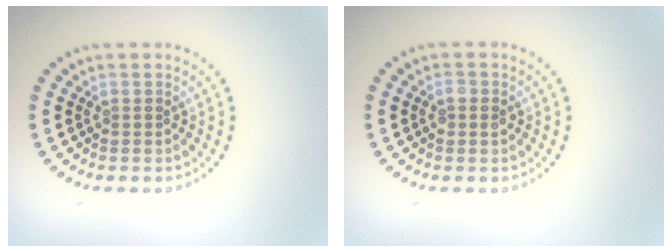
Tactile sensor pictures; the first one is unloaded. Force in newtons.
{"total": 1.1, "press": 1.1, "slide": 0.1}